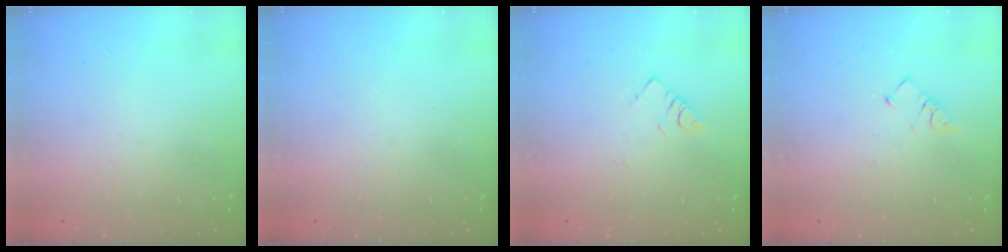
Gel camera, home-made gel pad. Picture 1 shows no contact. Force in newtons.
{"total": 0.0}
{"total": 3.1, "press": 3.1, "slide": 0.5}
{"total": 2.7, "press": 2.7, "slide": 0.4}